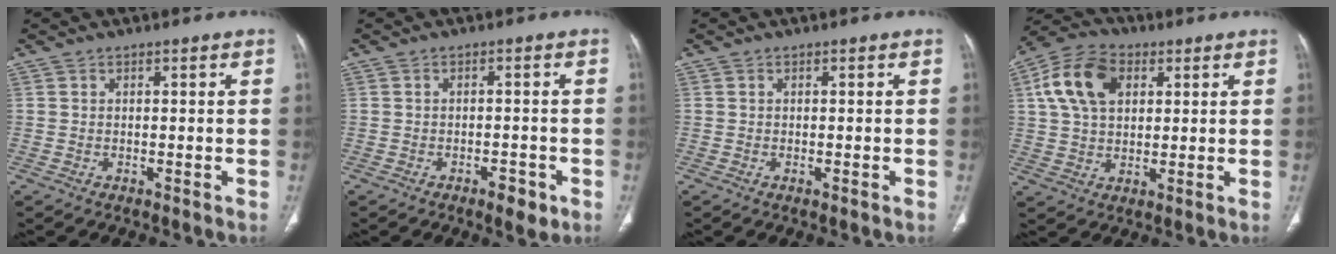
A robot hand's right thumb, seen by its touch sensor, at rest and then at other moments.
{"total": 3.8, "force": [-2.2, 1.6, 2.7], "torque": [-0.032, 0.007, -0.028]}
{"total": 0.9, "force": [-0.4, 0.2, 0.8], "torque": [-0.012, -0.001, -0.006]}
{"total": 12.4, "force": [3.8, 8.3, 8.4], "torque": [-0.146, 0.011, 0.064]}